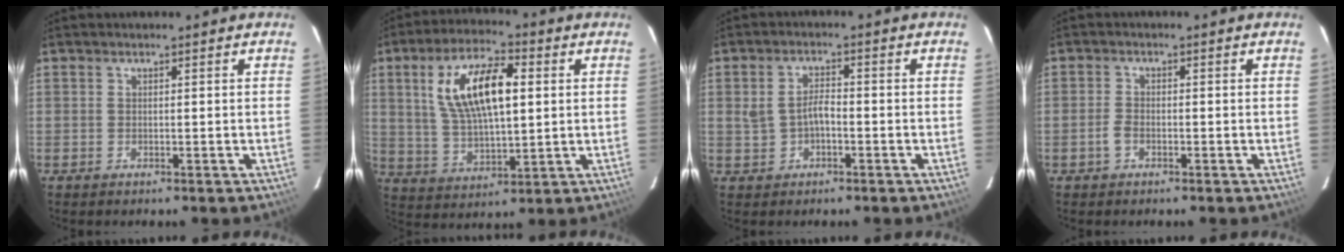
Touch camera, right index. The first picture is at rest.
{"total": 14.9, "force": [3.6, 6.3, 13.0], "torque": [-0.245, 0.015, 0.073]}
{"total": 3.9, "force": [-0.8, 2.2, 3.1], "torque": [-0.064, 0.008, -0.007]}
{"total": 2.1, "force": [-1.1, 1.2, 1.3], "torque": [-0.030, 0.005, -0.024]}